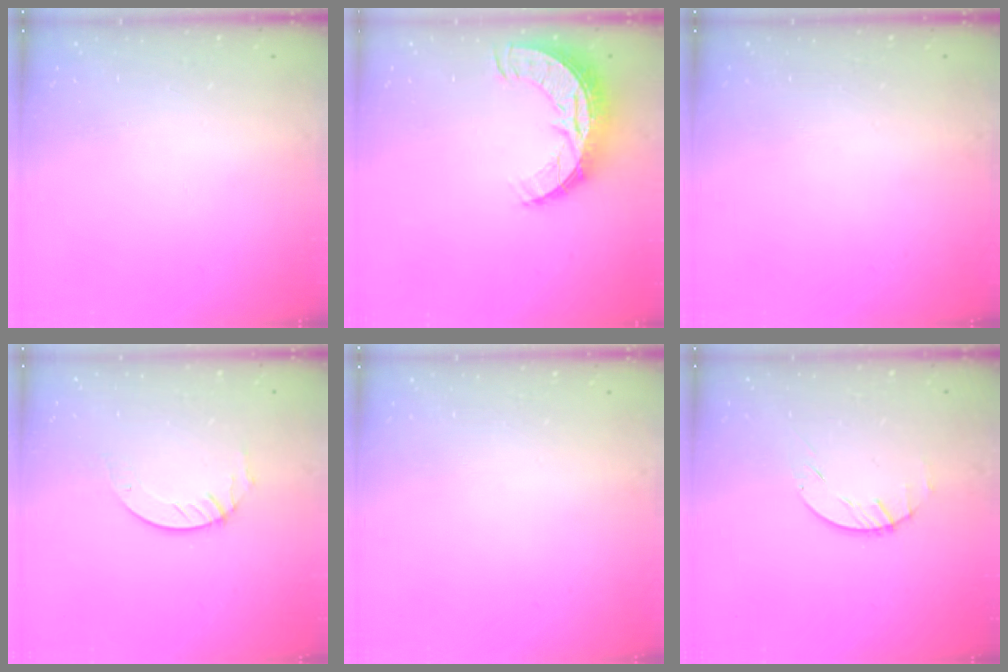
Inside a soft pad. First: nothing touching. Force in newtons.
{"total": 10.3, "press": 10.3, "slide": 0.9}
{"total": 0.0}
{"total": 4.5, "press": 4.4, "slide": 0.4}
{"total": 0.0}
{"total": 1.5, "press": 1.4, "slide": 0.3}